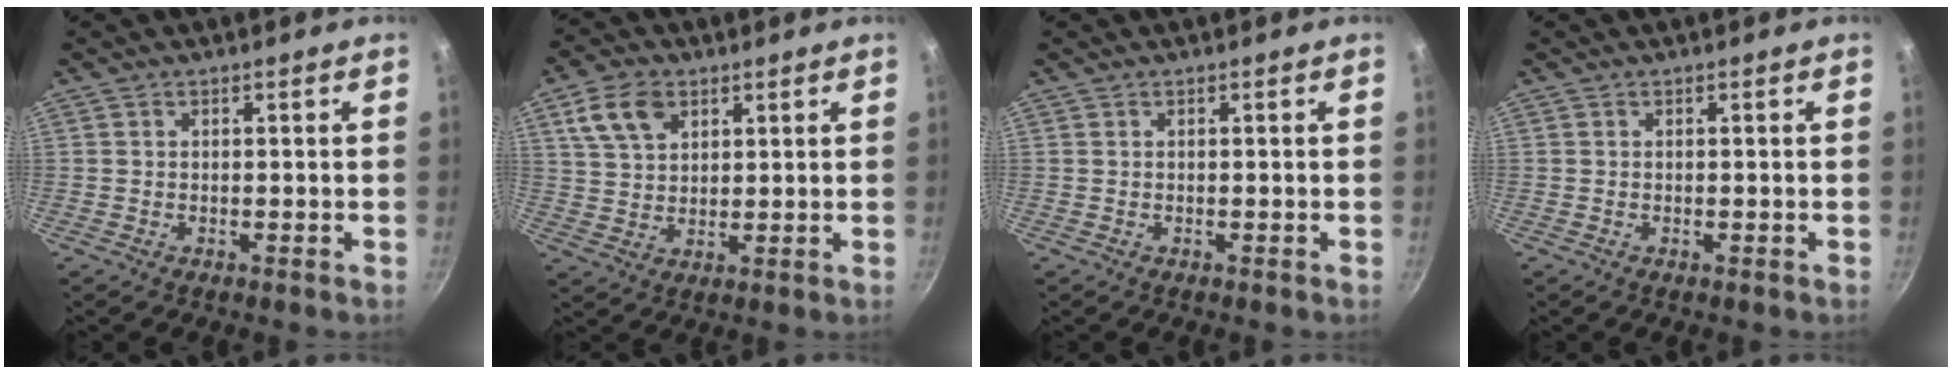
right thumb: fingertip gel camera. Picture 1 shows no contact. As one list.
[{"total": 8.7, "force": [4.1, 5.8, 5.1], "torque": [-0.080, -0.002, 0.077]}, {"total": 0.0}, {"total": 0.0}]